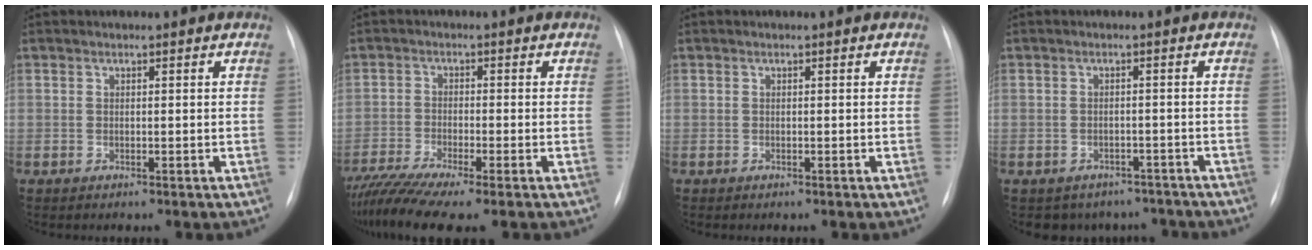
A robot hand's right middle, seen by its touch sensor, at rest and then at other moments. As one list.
[{"total": 9.8, "force": [-7.8, 0.1, 5.8], "torque": [-0.111, -0.016, -0.134]}, {"total": 0.0}, {"total": 7.2, "force": [-5.9, 4.0, 0.2], "torque": [0.012, 0.021, -0.065]}]